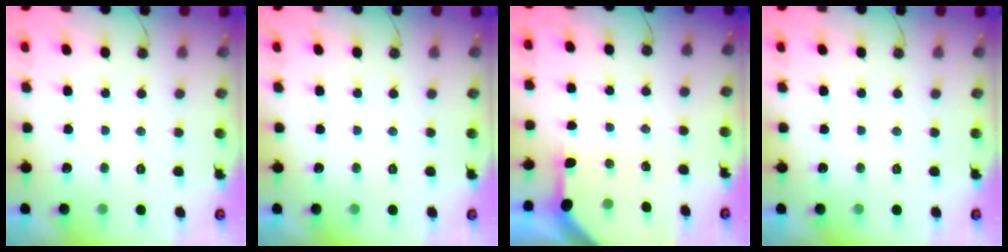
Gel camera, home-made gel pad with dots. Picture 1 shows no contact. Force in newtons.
{"total": 0.0}
{"total": 3.2, "press": 3.2, "slide": 0.4}
{"total": 0.0}